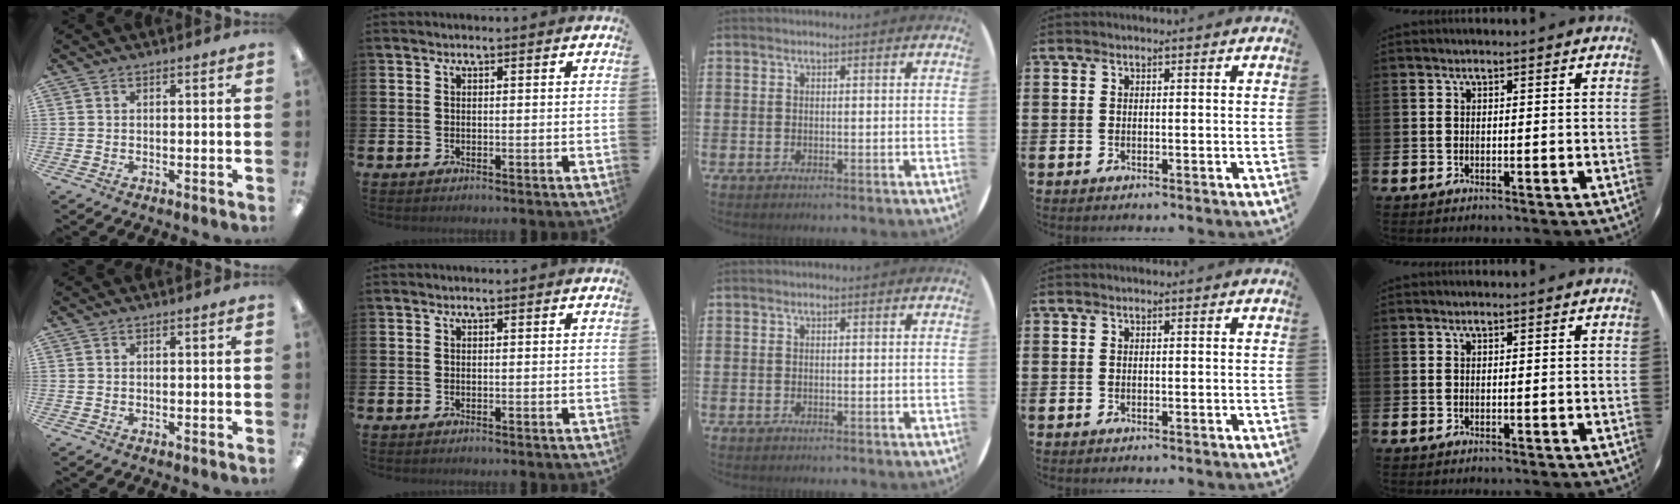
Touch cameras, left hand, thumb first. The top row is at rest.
{}